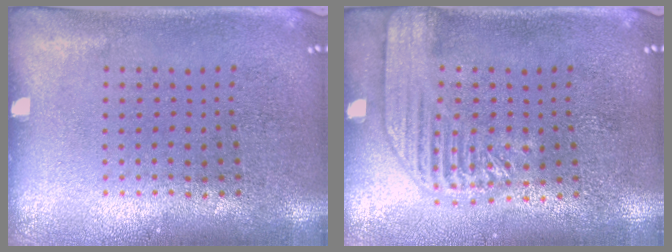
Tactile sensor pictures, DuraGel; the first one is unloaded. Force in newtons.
{"total": 2.0, "press": 1.8, "slide": 0.7}